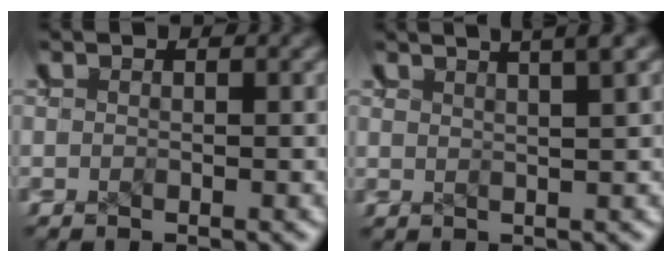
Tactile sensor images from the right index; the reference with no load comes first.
{"total": 3.7, "force": [2.9, 0.5, 2.2], "torque": [-0.025, 0.014, 0.044]}